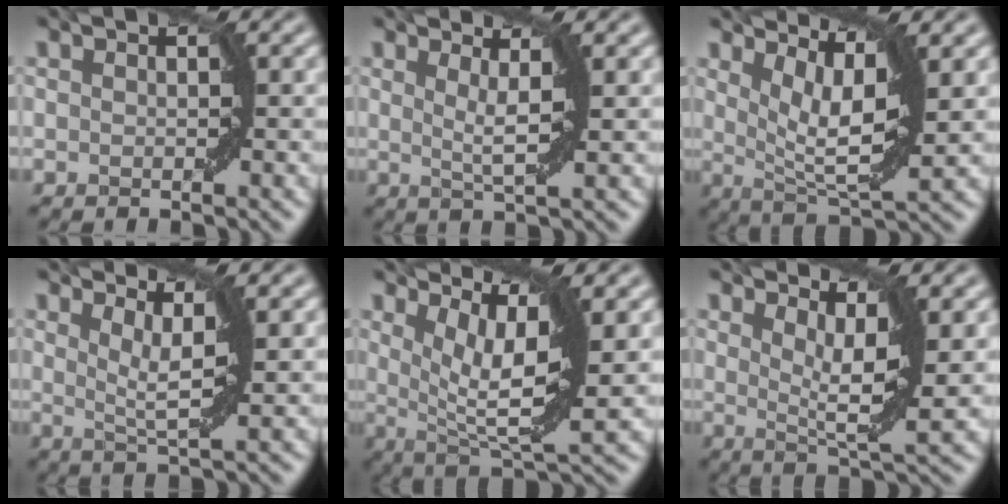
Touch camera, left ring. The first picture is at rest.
{"total": 2.7, "force": [1.1, 0.4, 2.4], "torque": [-0.039, -0.005, 0.020]}
{"total": 6.0, "force": [2.7, 1.6, 5.1], "torque": [-0.086, -0.008, 0.051]}
{"total": 3.3, "force": [1.8, 0.6, 2.7], "torque": [-0.047, -0.003, 0.031]}
{"total": 7.2, "force": [2.5, 1.8, 6.5], "torque": [-0.106, -0.006, 0.048]}
{"total": 4.9, "force": [2.0, 1.0, 4.4], "torque": [-0.068, -0.008, 0.037]}